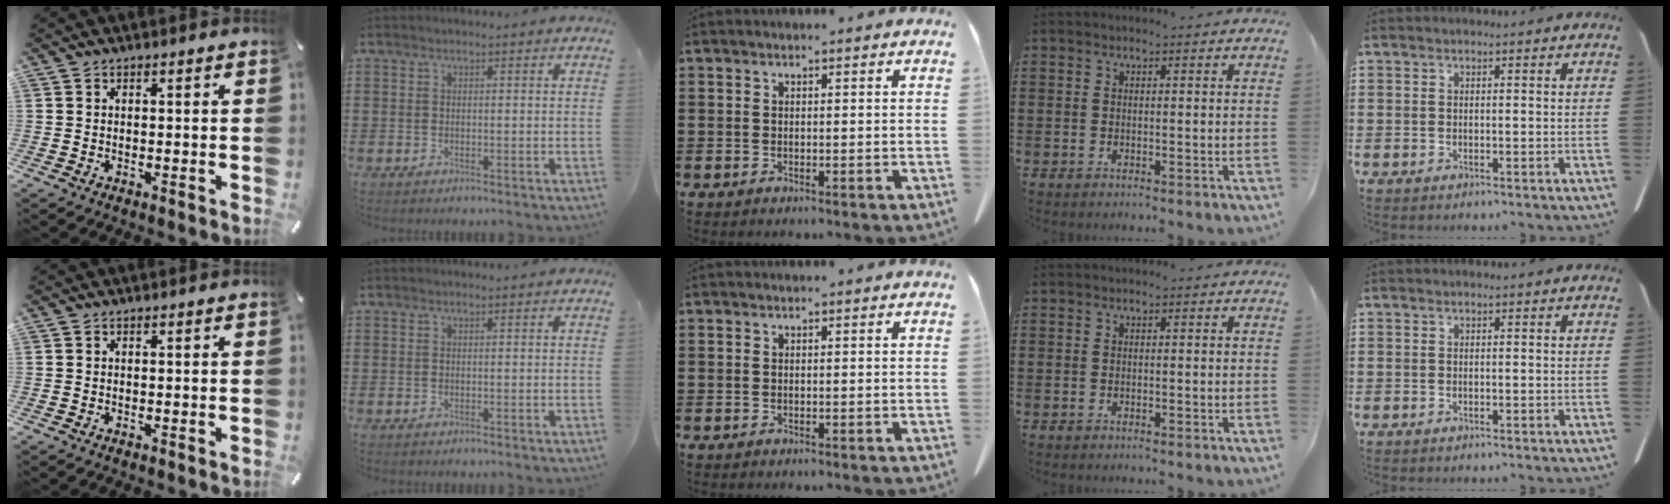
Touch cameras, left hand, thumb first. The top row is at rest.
{}